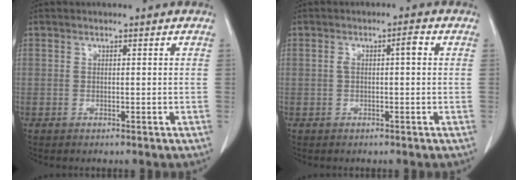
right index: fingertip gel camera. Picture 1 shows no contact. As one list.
[{"total": 2.7, "force": [0.4, 0.6, 2.6], "torque": [-0.049, 0.013, 0.008]}]